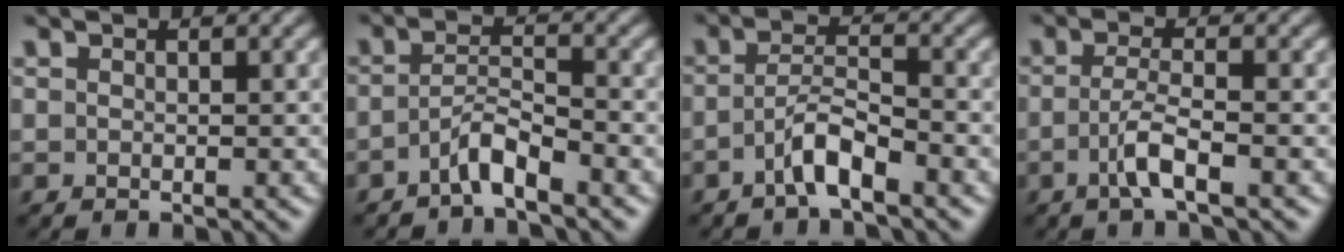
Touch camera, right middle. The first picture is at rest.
{"total": 2.5, "force": [-1.8, 0.2, 1.6], "torque": [-0.032, 0.012, -0.039]}
{"total": 2.9, "force": [-1.9, 0.4, 2.2], "torque": [-0.046, 0.013, -0.039]}
{"total": 2.6, "force": [-1.2, 0.2, 2.3], "torque": [-0.050, 0.009, -0.028]}